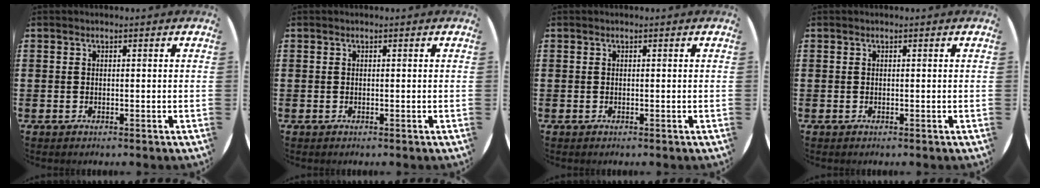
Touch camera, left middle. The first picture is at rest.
{"total": 0.0}
{"total": 0.0}
{"total": 0.0}